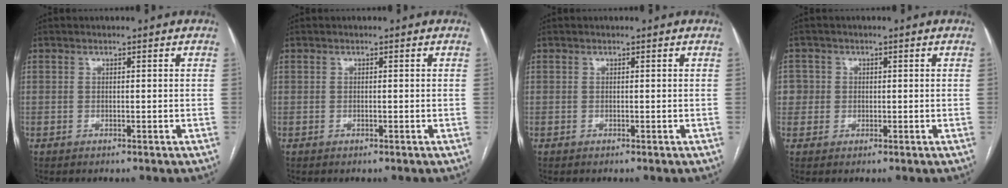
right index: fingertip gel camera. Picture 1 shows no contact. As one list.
[{"total": 0.0}, {"total": 0.0}, {"total": 3.1, "force": [0.3, 3.1, 0.0], "torque": [0.016, 0.011, 0.006]}]